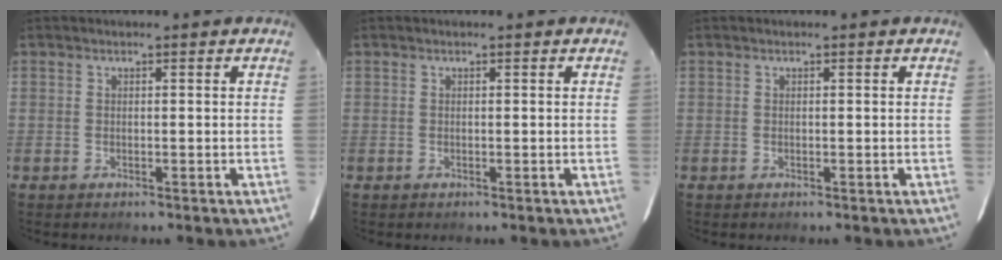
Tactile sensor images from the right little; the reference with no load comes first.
{"total": 0.0}
{"total": 0.0}